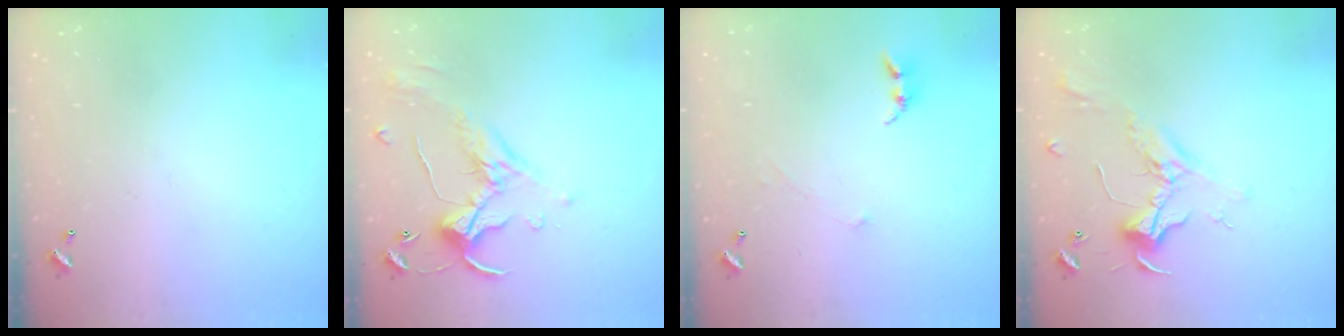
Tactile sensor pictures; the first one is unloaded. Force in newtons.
{"total": 1.1, "press": 0.4, "slide": 1.0}
{"total": 0.7, "press": 0.6, "slide": 0.5}
{"total": 2.4, "press": 2.3, "slide": 0.8}